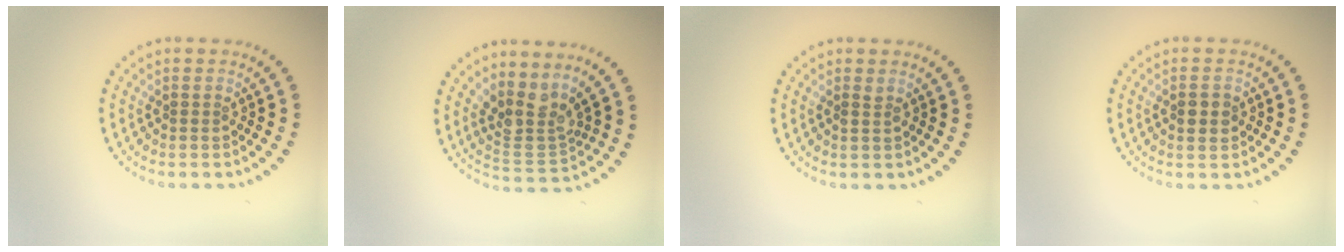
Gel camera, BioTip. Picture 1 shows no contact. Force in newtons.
{"total": 3.8, "press": 2.8, "slide": 2.5}
{"total": 0.5, "press": 0.5, "slide": 0.2}
{"total": 2.2, "press": 2.2, "slide": 0.1}